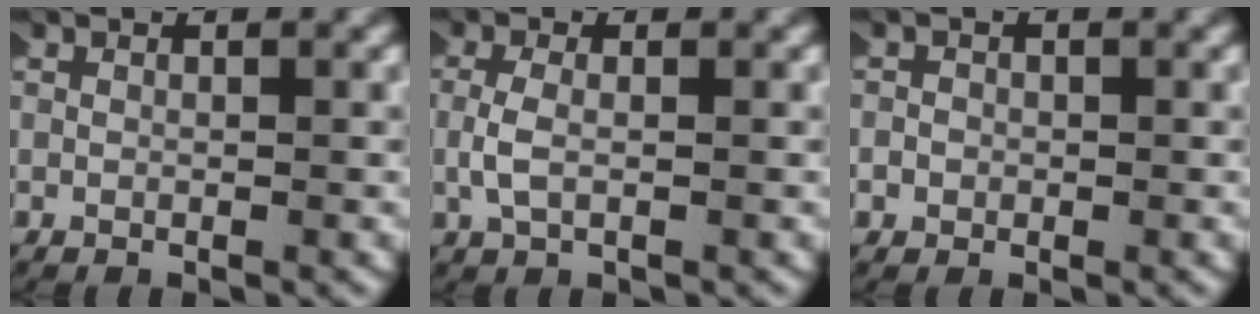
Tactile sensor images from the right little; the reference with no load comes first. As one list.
[{"total": 1.9, "force": [0.0, 1.0, 1.6], "torque": [-0.048, 0.001, -0.003]}, {"total": 2.2, "force": [-0.7, 2.1, 0.1], "torque": [-0.012, 0.005, -0.021]}]